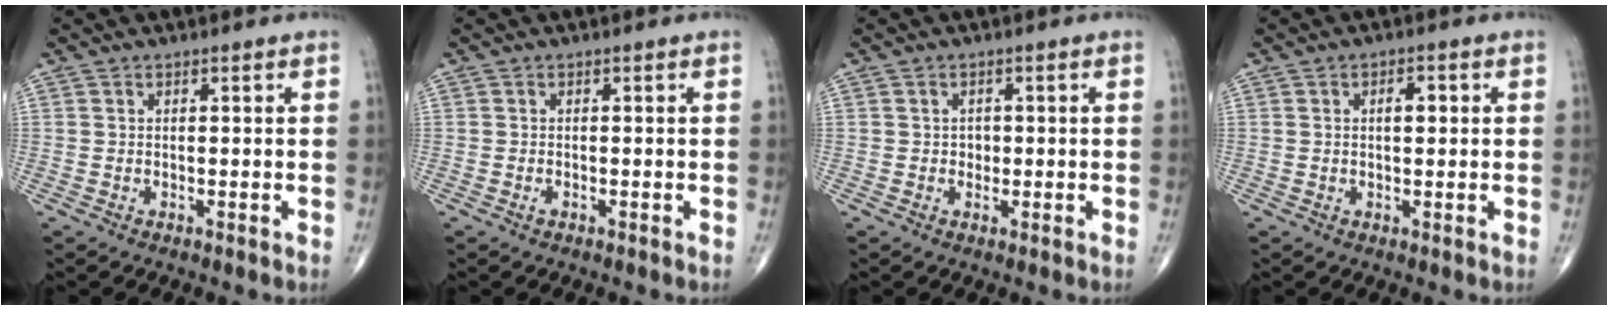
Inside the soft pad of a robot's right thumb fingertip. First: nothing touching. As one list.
[{"total": 0.5, "force": [-0.3, 0.3, 0.3], "torque": [-0.003, 0.003, -0.004]}, {"total": 1.3, "force": [-0.1, 1.2, 0.6], "torque": [0.000, 0.004, -0.003]}, {"total": 2.6, "force": [0.5, 1.3, 2.2], "torque": [-0.027, 0.001, 0.004]}]